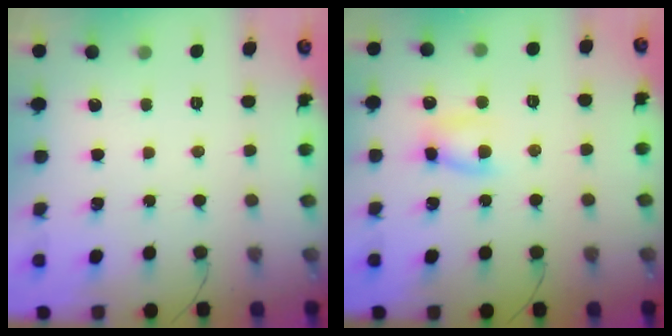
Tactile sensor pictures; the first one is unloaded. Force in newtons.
{"total": 6.3, "press": 6.3, "slide": 0.6}